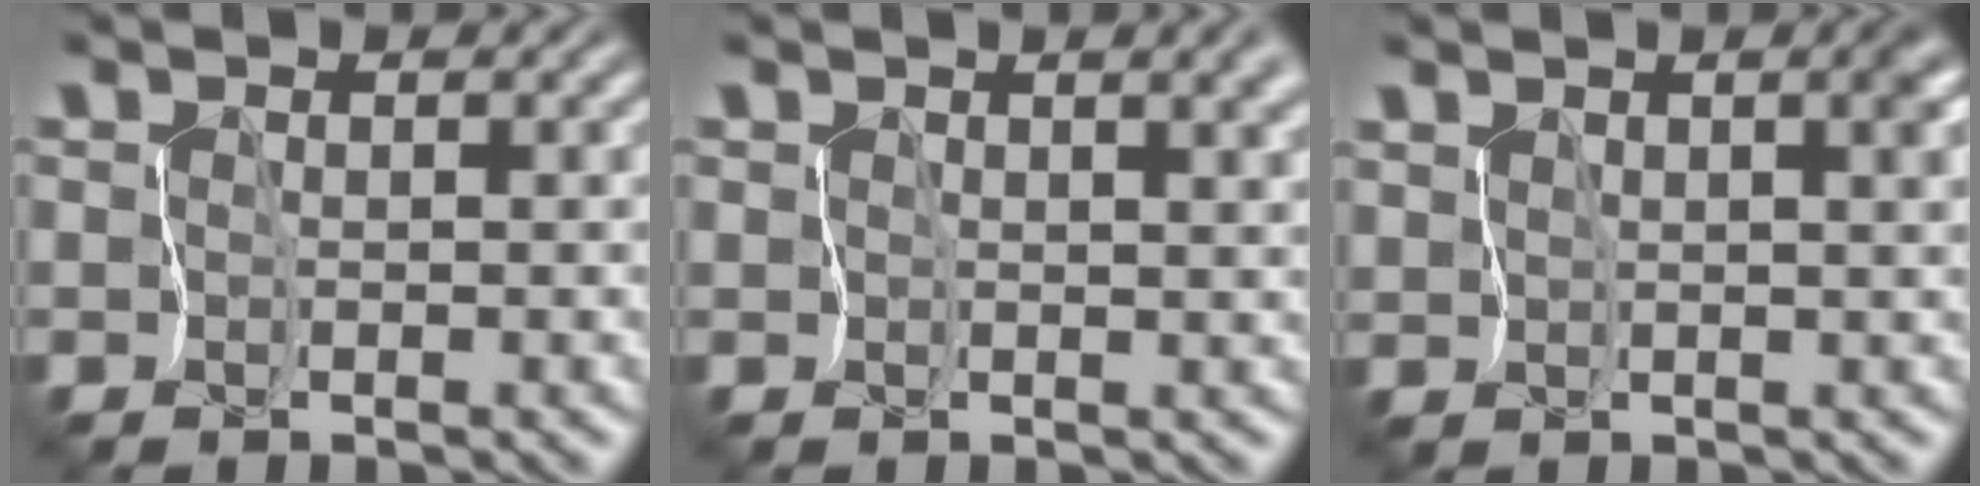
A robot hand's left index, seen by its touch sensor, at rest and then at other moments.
{"total": 4.4, "force": [2.1, 2.1, 3.2], "torque": [-0.031, 0.012, 0.025]}
{"total": 3.8, "force": [1.4, 1.4, 3.2], "torque": [-0.039, 0.009, 0.022]}